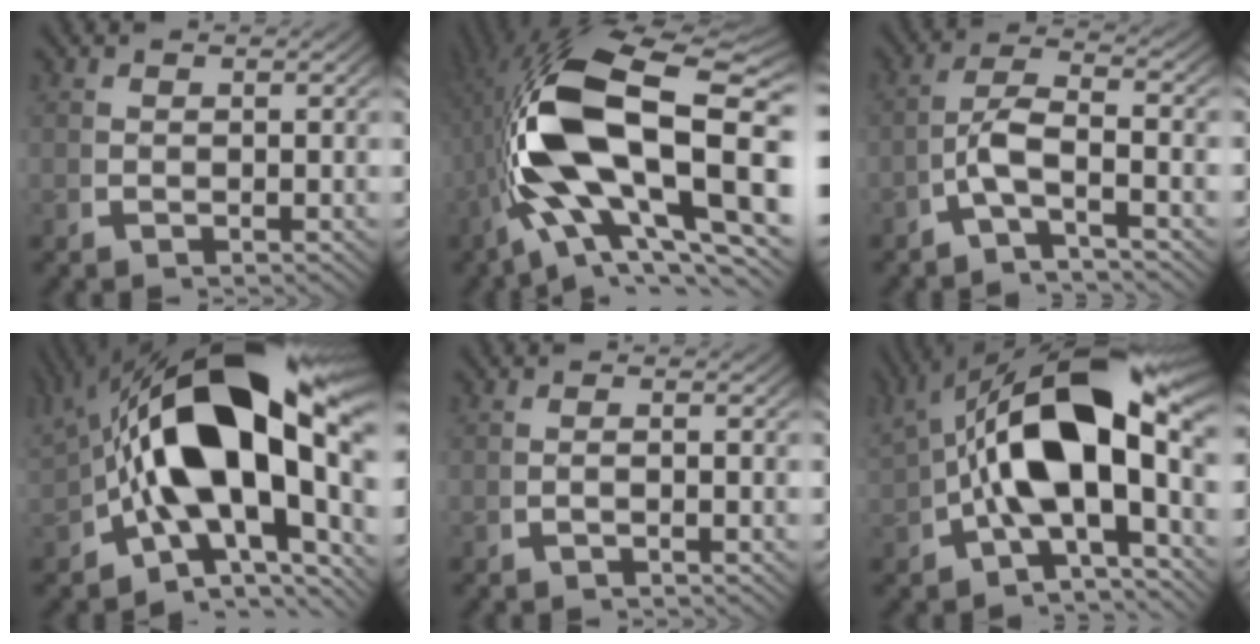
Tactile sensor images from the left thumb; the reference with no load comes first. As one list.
[{"total": 18.3, "force": [0.4, 8.9, 16.0], "torque": [-0.331, -0.029, 0.029]}, {"total": 5.8, "force": [-1.1, 3.0, 4.9], "torque": [-0.103, -0.017, -0.023]}, {"total": 19.8, "force": [0.8, 10.9, 16.5], "torque": [-0.300, -0.037, 0.029]}, {"total": 0.9, "force": [-0.5, -0.1, 0.8], "torque": [-0.018, 0.002, -0.008]}, {"total": 14.9, "force": [1.5, 7.5, 12.8], "torque": [-0.222, -0.022, 0.034]}]